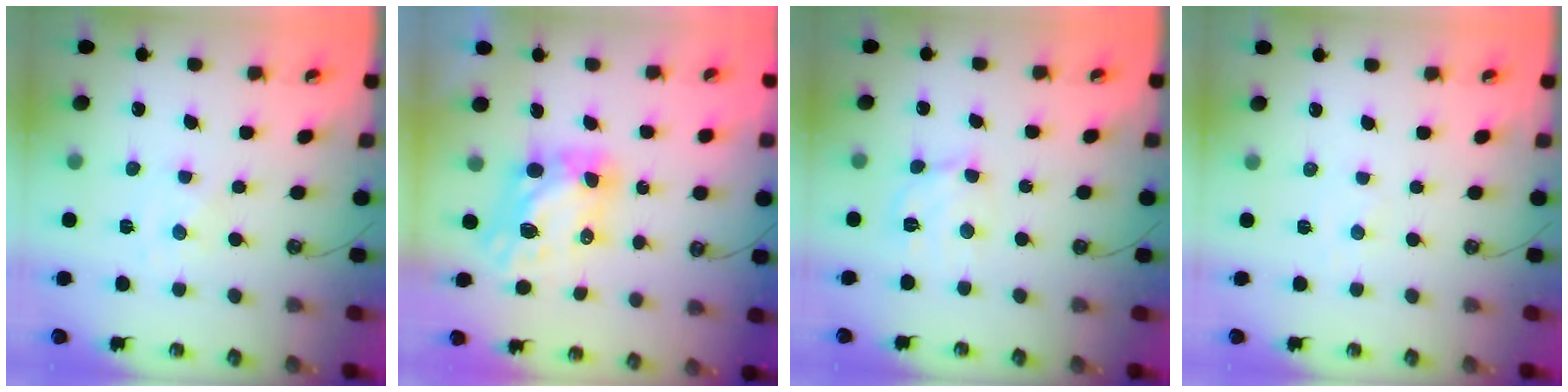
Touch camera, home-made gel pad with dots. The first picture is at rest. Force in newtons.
{"total": 8.0, "press": 7.9, "slide": 0.7}
{"total": 8.9, "press": 8.9, "slide": 0.8}
{"total": 1.4, "press": 1.4, "slide": 0.2}